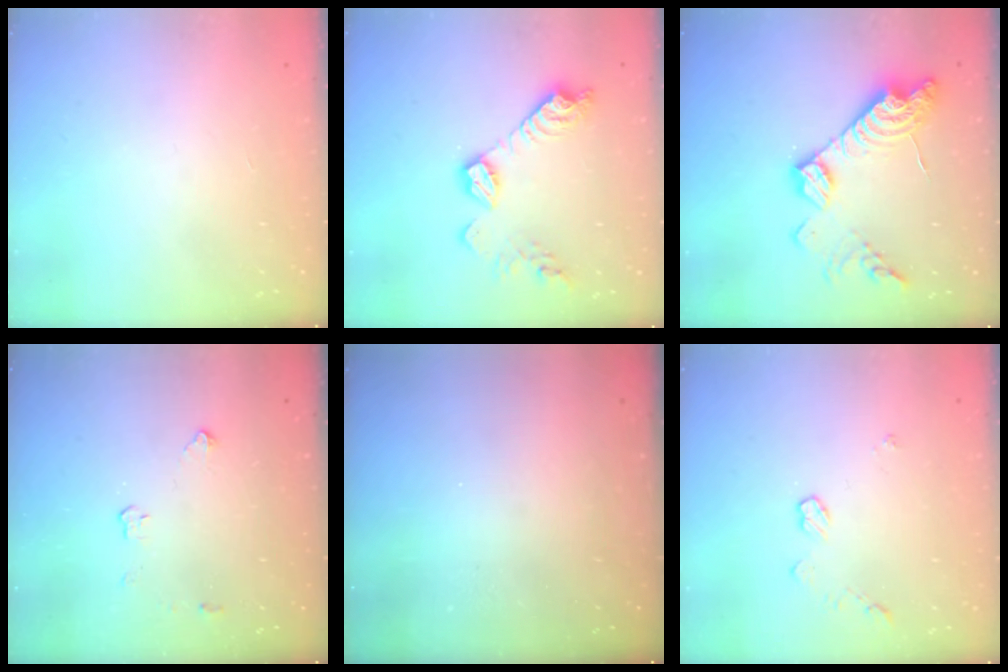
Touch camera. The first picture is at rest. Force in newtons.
{"total": 12.4, "press": 12.4, "slide": 0.8}
{"total": 17.0, "press": 17.0, "slide": 1.1}
{"total": 2.9, "press": 2.9, "slide": 0.5}
{"total": 0.0}
{"total": 5.2, "press": 5.1, "slide": 0.7}